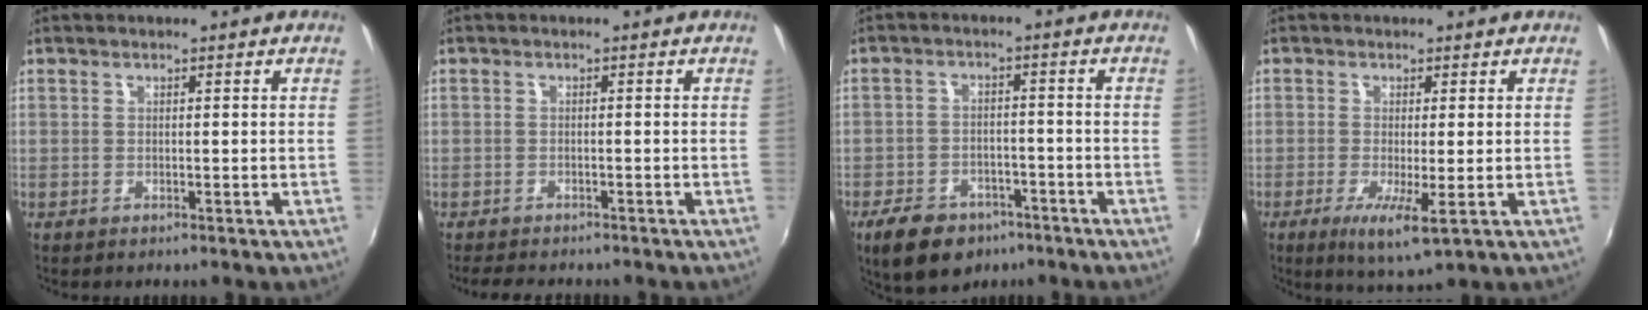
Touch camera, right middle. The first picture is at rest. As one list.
[{"total": 3.8, "force": [-3.2, 1.8, 1.0], "torque": [-0.028, -0.004, -0.054]}, {"total": 11.4, "force": [-7.5, 6.9, 5.1], "torque": [-0.128, 0.001, -0.110]}, {"total": 5.5, "force": [-1.7, 0.8, 5.2], "torque": [-0.105, -0.021, -0.030]}]